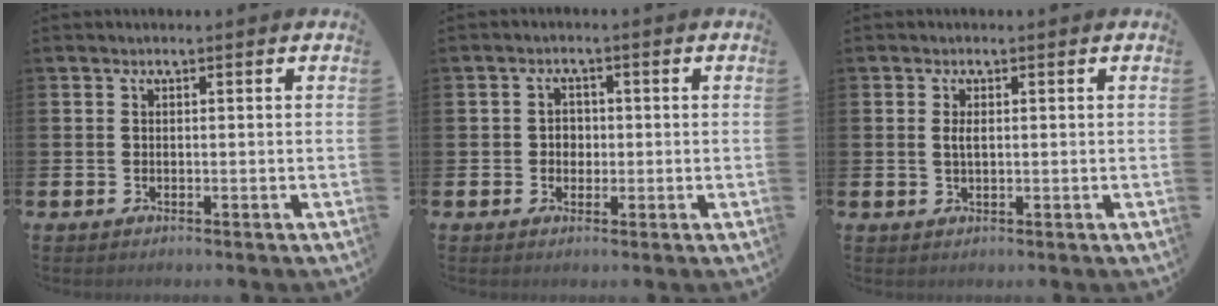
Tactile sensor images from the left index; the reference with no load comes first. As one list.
[{"total": 2.2, "force": [0.0, 1.9, 0.9], "torque": [-0.006, 0.002, -0.007]}, {"total": 1.4, "force": [0.3, 0.6, 1.3], "torque": [-0.026, 0.004, 0.002]}]